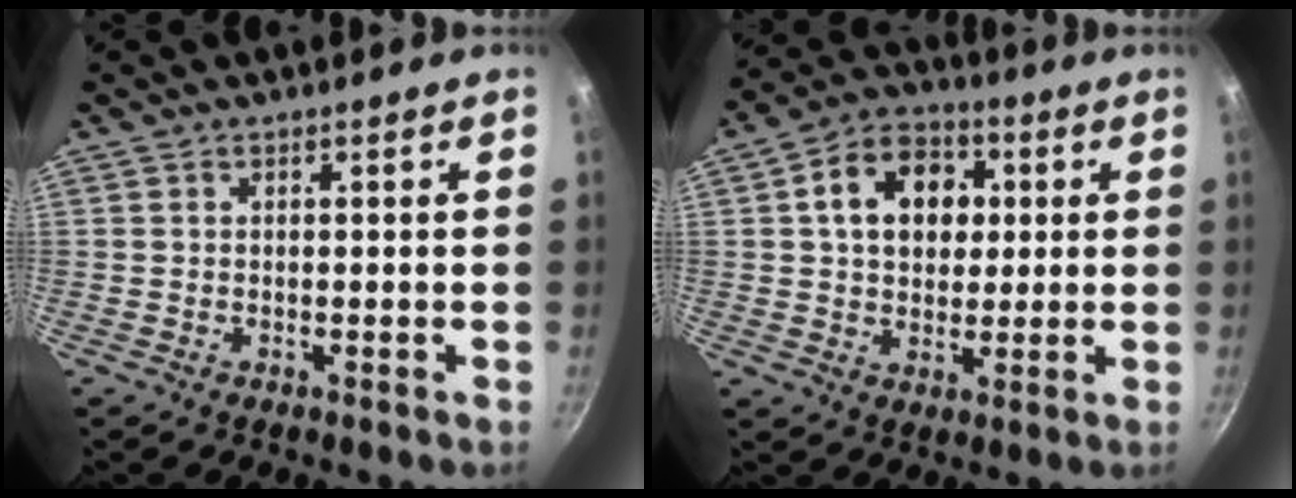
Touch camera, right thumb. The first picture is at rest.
{"total": 13.0, "force": [2.8, 9.8, 8.0], "torque": [-0.097, 0.015, 0.034]}